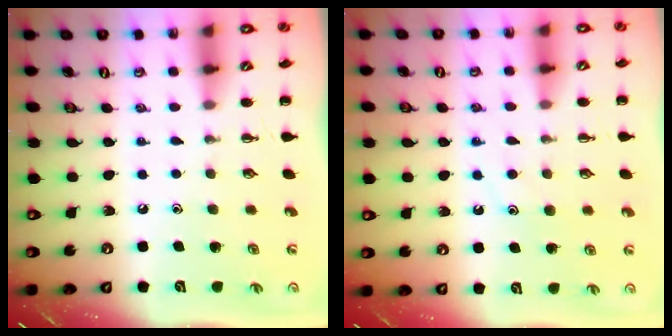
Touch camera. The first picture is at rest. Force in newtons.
{"total": 9.1, "press": 9.1, "slide": 0.9}